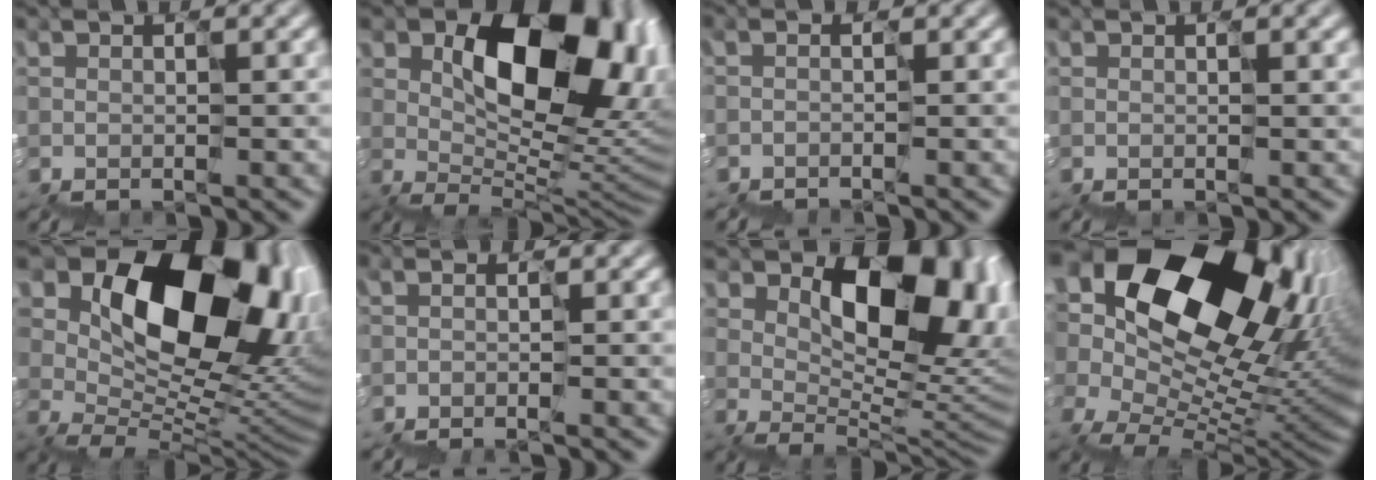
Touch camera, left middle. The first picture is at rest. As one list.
[{"total": 12.2, "force": [3.3, 7.5, 8.9], "torque": [-0.114, 0.001, 0.065]}, {"total": 0.8, "force": [-0.7, -0.1, 0.0], "torque": [-0.004, -0.002, -0.020]}, {"total": 0.6, "force": [0.2, 0.2, 0.5], "torque": [-0.008, 0.003, 0.003]}, {"total": 14.5, "force": [5.1, 9.2, 9.9], "torque": [-0.140, 0.012, 0.098]}, {"total": 1.7, "force": [-1.5, 0.1, 0.7], "torque": [-0.012, -0.001, -0.032]}, {"total": 10.0, "force": [3.0, 6.2, 7.3], "torque": [-0.091, -0.007, 0.064]}, {"total": 18.8, "force": [6.6, 11.7, 13.1], "torque": [-0.216, 0.028, 0.129]}]